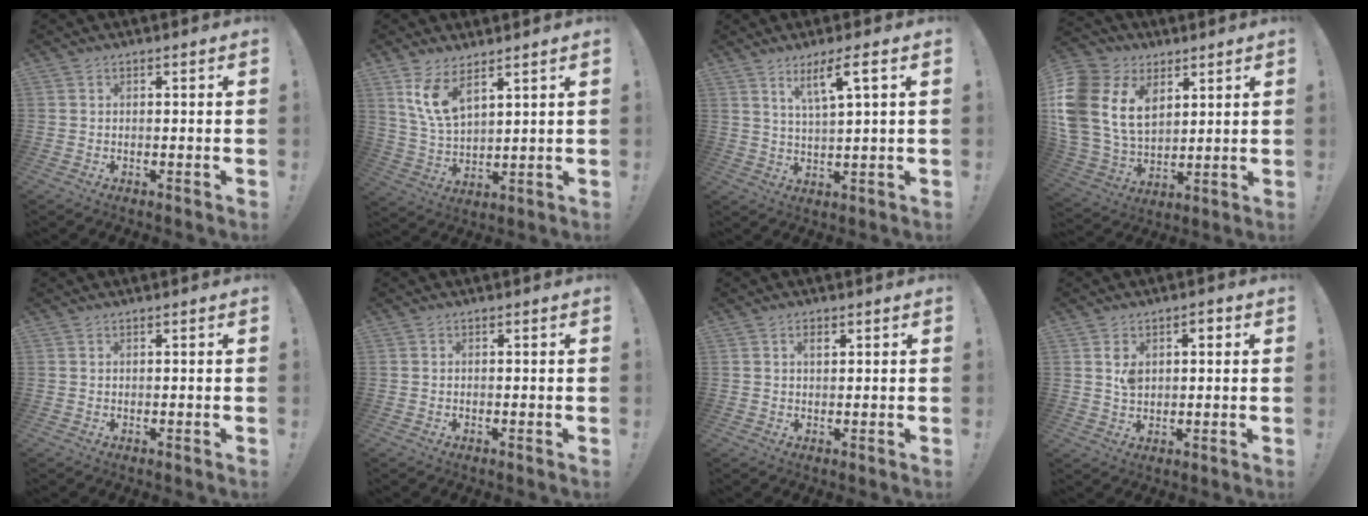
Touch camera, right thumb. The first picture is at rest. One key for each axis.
{"total": 9.4, "fx": 6.3, "fy": 3.7, "fz": 6.0, "tx": -0.129, "ty": -0.026, "tz": 0.118}
{"total": 7.2, "fx": 3.8, "fy": 0.6, "fz": 6.1, "tx": -0.106, "ty": -0.013, "tz": 0.057}
{"total": 20.9, "fx": 7.1, "fy": 14.8, "fz": 13.0, "tx": -0.269, "ty": -0.027, "tz": 0.136}
{"total": 0.0}
{"total": 0.5, "fx": -0.5, "fy": 0.2, "fz": 0.0, "tx": -0.006, "ty": 0.004, "tz": -0.007}
{"total": 1.7, "fx": 0.7, "fy": 0.9, "fz": 1.2, "tx": -0.025, "ty": 0.003, "tz": 0.011}
{"total": 4.2, "fx": 0.9, "fy": 2.9, "fz": 2.9, "tx": -0.044, "ty": 0.001, "tz": 0.012}